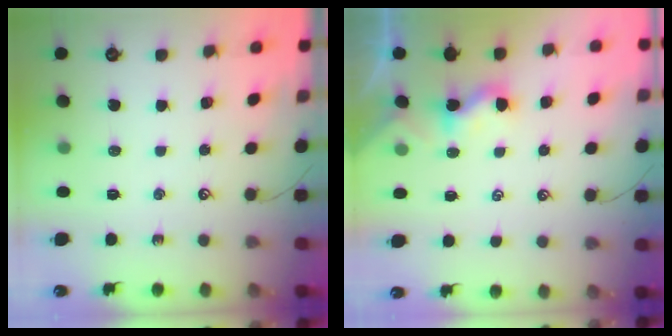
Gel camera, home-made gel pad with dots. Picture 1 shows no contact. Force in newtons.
{"total": 2.3, "press": 2.3, "slide": 0.2}